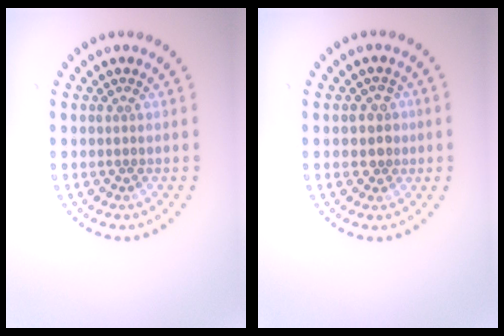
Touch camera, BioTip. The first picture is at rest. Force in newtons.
{"total": 2.1, "press": 1.9, "slide": 0.9}